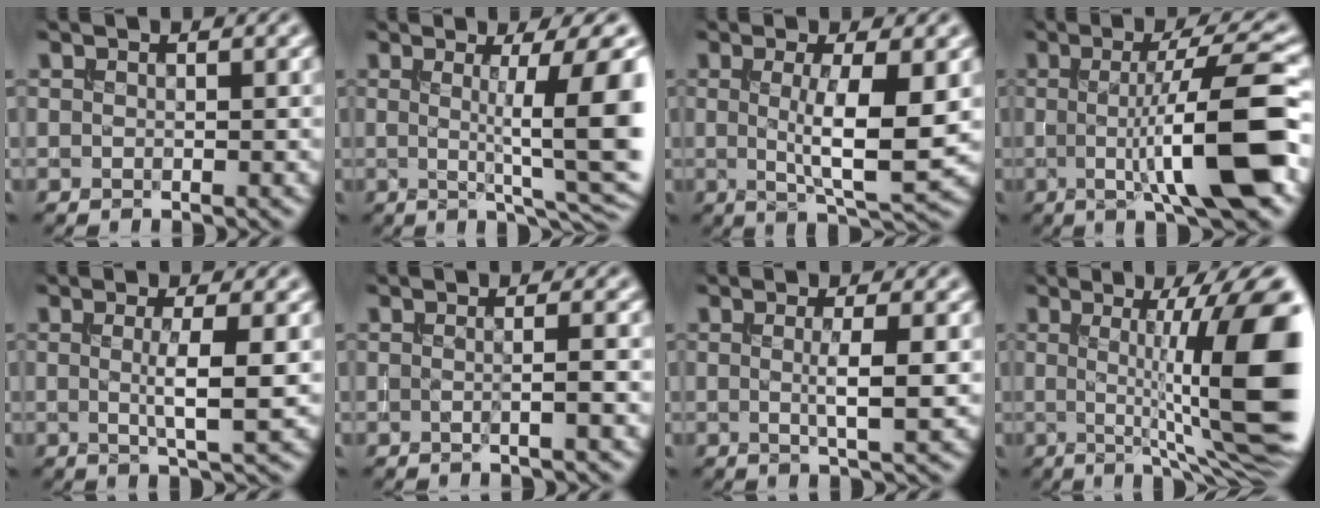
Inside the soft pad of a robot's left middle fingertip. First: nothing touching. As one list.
[{"total": 10.5, "force": [0.8, 2.2, 10.2], "torque": [-0.117, 0.000, 0.015]}, {"total": 6.0, "force": [0.2, 1.2, 5.8], "torque": [-0.095, -0.009, 0.008]}, {"total": 10.4, "force": [-0.9, 2.1, 10.2], "torque": [-0.137, -0.008, -0.014]}, {"total": 3.6, "force": [0.1, 0.6, 3.5], "torque": [-0.057, -0.004, -0.001]}, {"total": 2.1, "force": [-0.1, 0.7, 1.9], "torque": [-0.016, -0.004, -0.013]}, {"total": 3.0, "force": [0.0, 0.5, 3.0], "torque": [-0.049, -0.004, -0.002]}, {"total": 13.5, "force": [0.4, 2.6, 13.3], "torque": [-0.149, 0.007, 0.005]}]